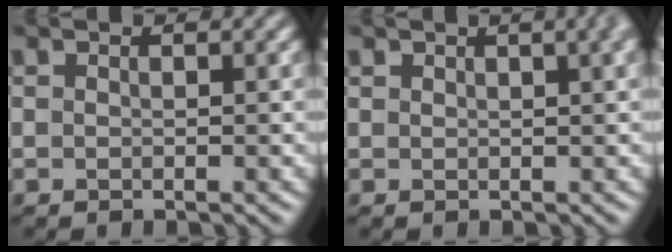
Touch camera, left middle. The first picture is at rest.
{"total": 3.1, "force": [1.4, 1.7, 2.3], "torque": [0.003, 0.021, 0.018]}